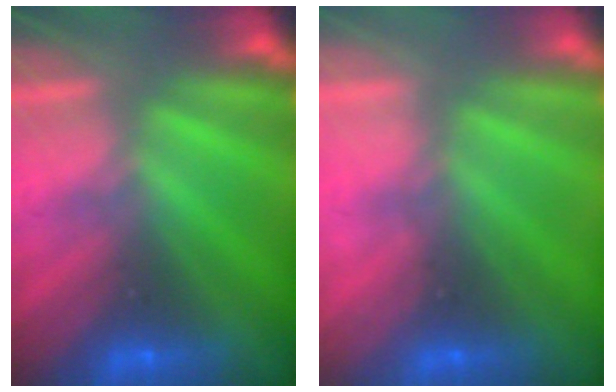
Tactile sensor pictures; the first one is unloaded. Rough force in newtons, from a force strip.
{"total": 2.3}